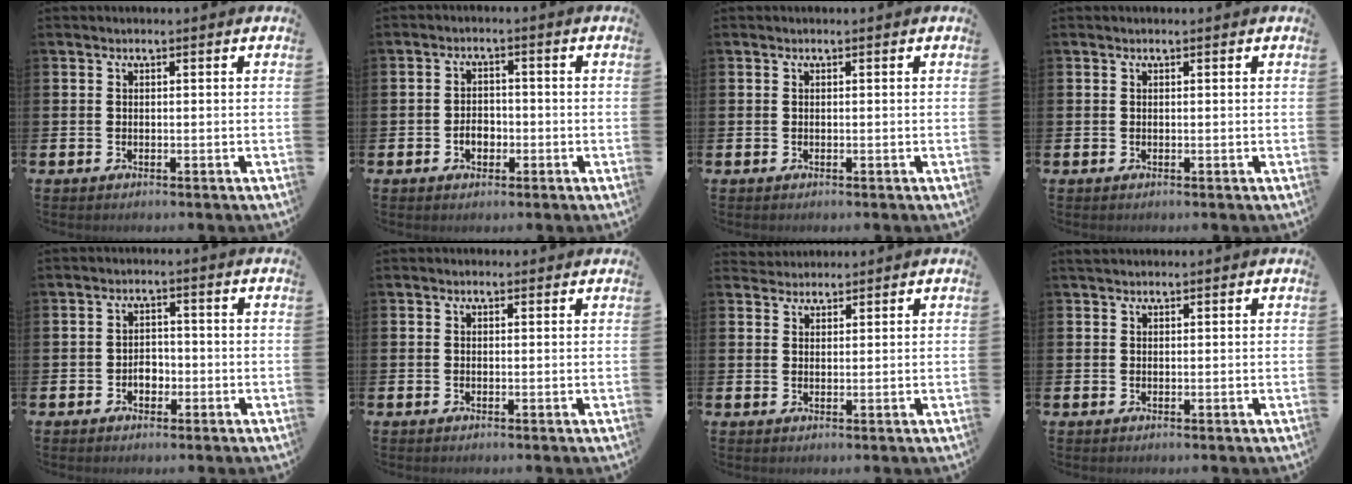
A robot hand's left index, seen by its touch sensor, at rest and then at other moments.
{"total": 2.7, "force": [-0.9, 2.0, 1.7], "torque": [-0.019, -0.002, -0.022]}
{"total": 0.0}
{"total": 0.0}
{"total": 2.3, "force": [-0.8, 1.8, 1.3], "torque": [-0.011, 0.000, -0.022]}
{"total": 0.7, "force": [0.5, 0.4, 0.2], "torque": [0.010, 0.000, 0.005]}
{"total": 2.4, "force": [2.3, 0.7, -0.2], "torque": [0.005, -0.005, 0.043]}
{"total": 1.1, "force": [1.1, 0.3, 0.2], "torque": [0.011, -0.003, 0.017]}